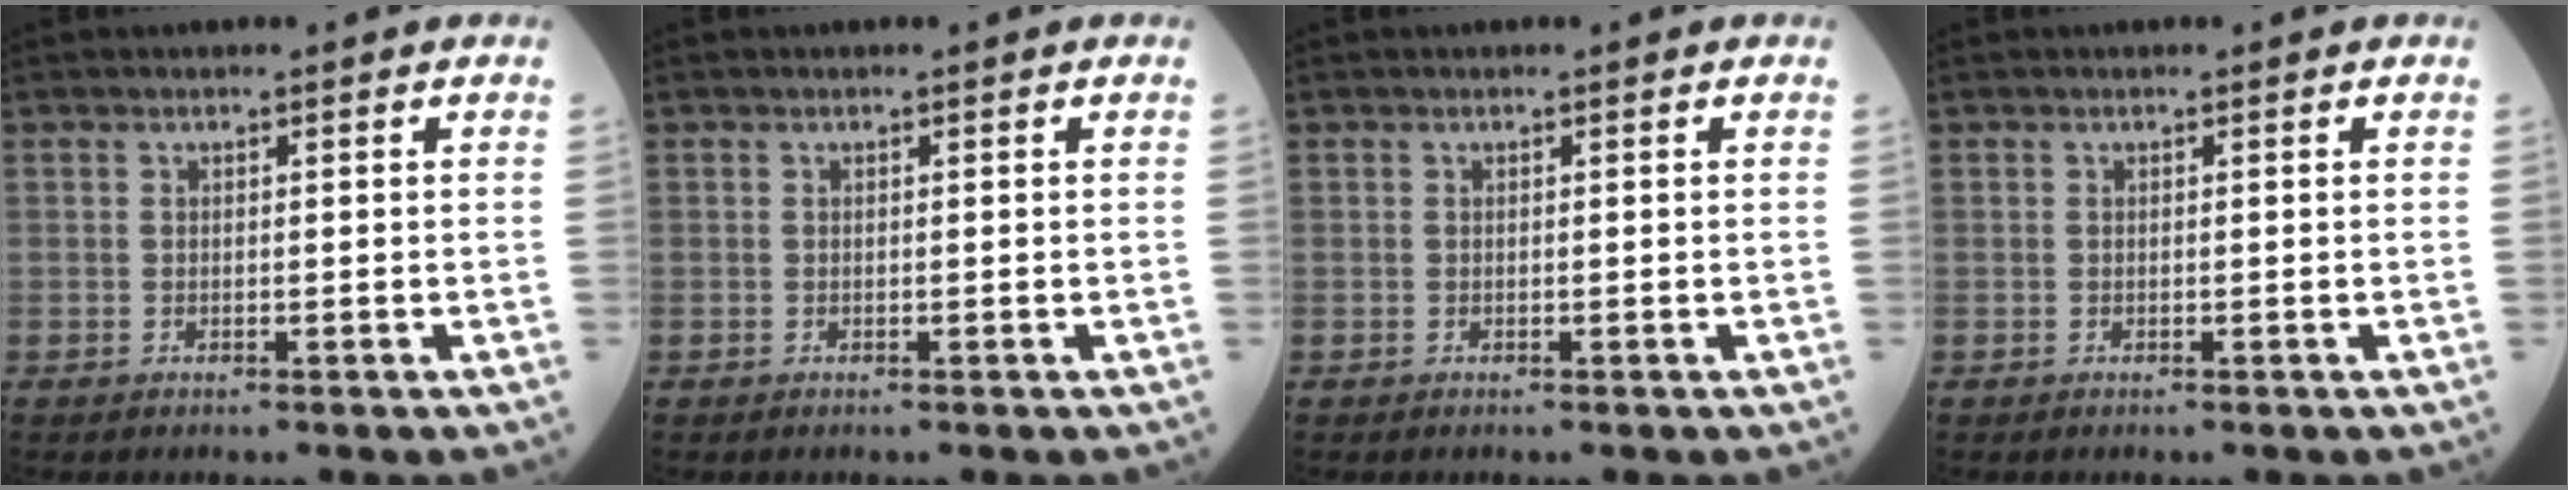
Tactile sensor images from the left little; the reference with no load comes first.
{"total": 0.0}
{"total": 0.0}
{"total": 0.0}